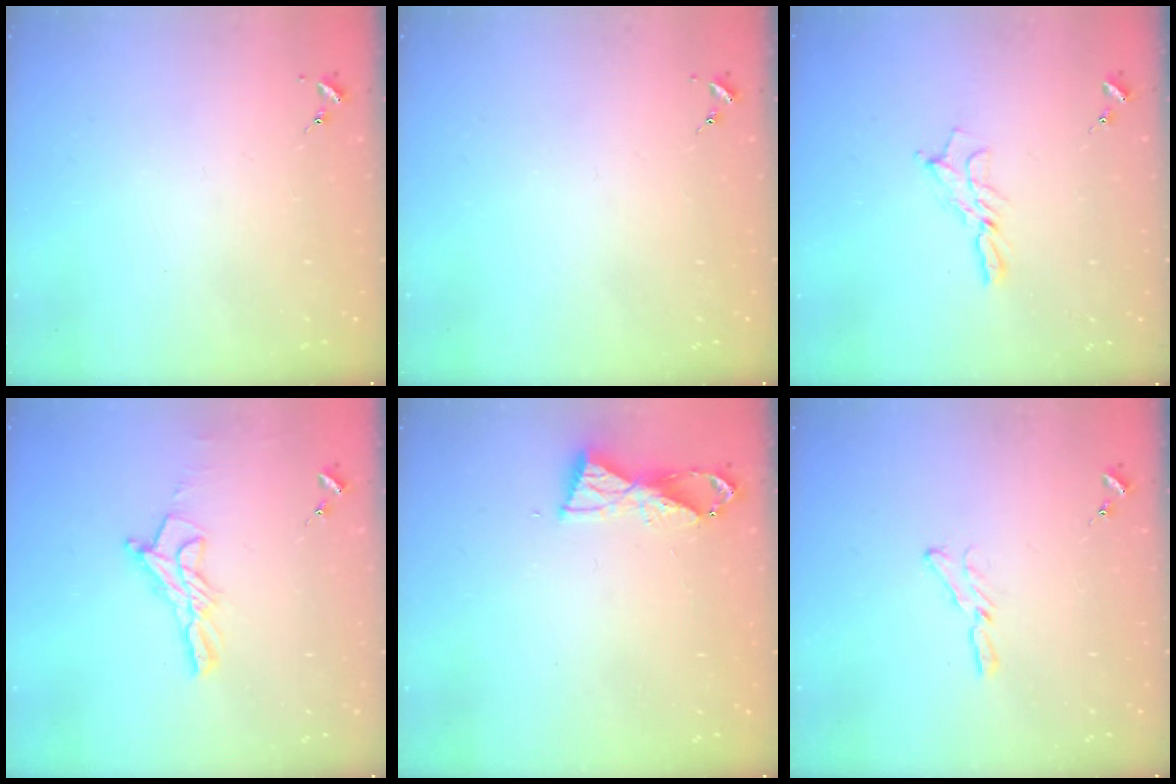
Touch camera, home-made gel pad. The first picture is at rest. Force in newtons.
{"total": 0.0}
{"total": 8.7, "press": 8.6, "slide": 0.6}
{"total": 11.7, "press": 11.7, "slide": 0.9}
{"total": 7.0, "press": 7.0, "slide": 0.5}
{"total": 4.7, "press": 4.7, "slide": 0.5}